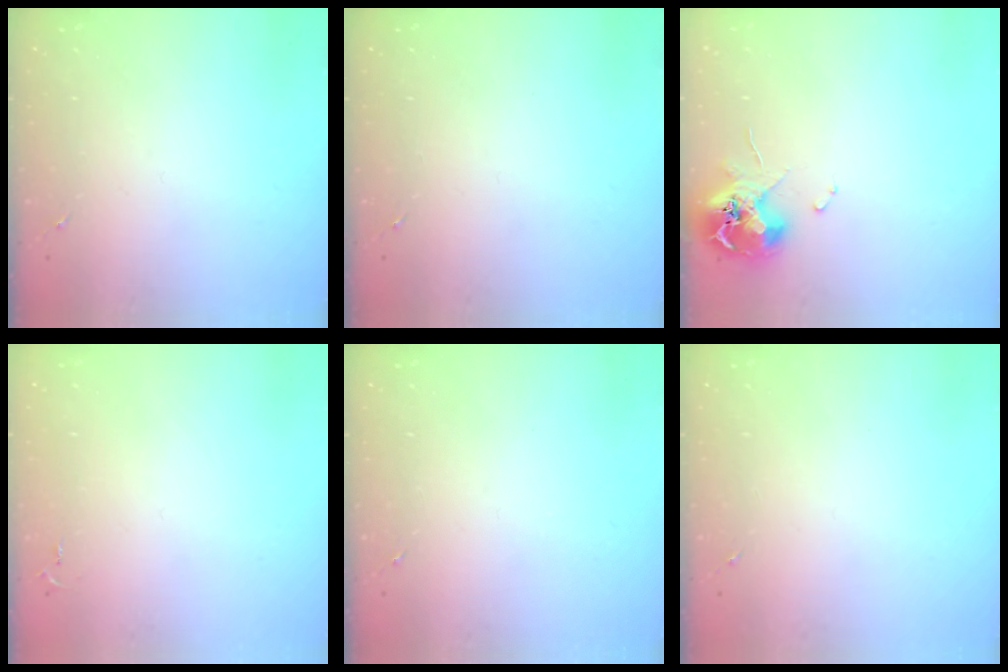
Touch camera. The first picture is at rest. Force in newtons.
{"total": 0.0}
{"total": 12.3, "press": 12.2, "slide": 1.6}
{"total": 2.6, "press": 2.6, "slide": 0.4}
{"total": 0.0}
{"total": 0.0}